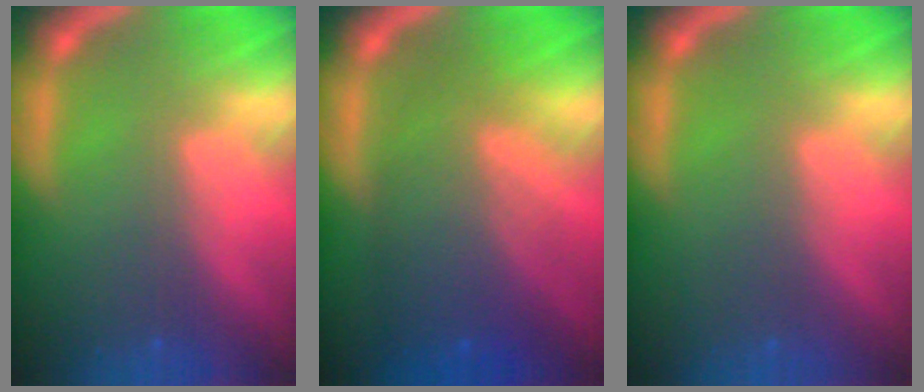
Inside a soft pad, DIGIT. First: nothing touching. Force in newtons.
{"total": 8.1}
{"total": 0.0}